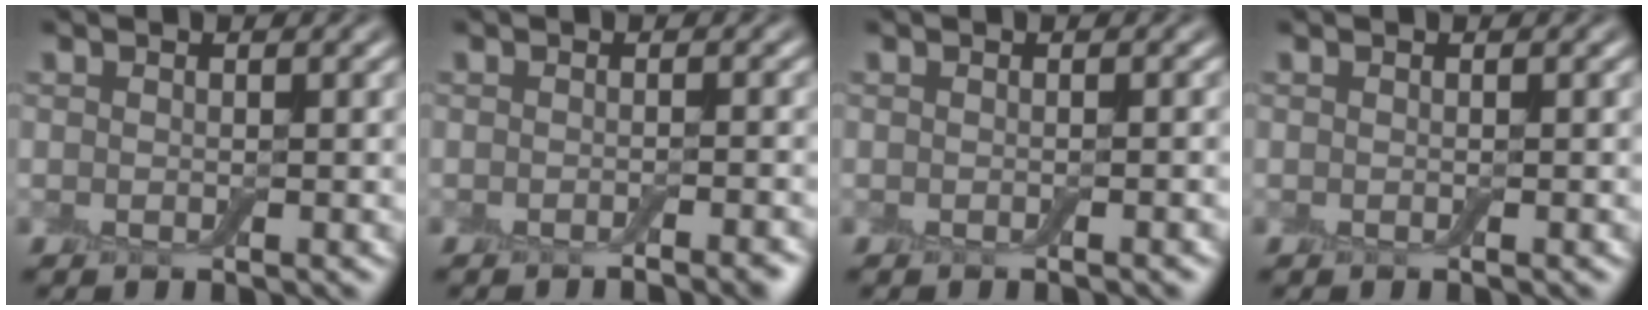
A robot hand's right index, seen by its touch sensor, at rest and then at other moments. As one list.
[{"total": 2.2, "force": [-1.5, 0.4, 1.6], "torque": [-0.012, 0.001, -0.022]}, {"total": 0.8, "force": [-0.5, 0.1, 0.6], "torque": [-0.006, 0.001, -0.007]}, {"total": 0.0}]